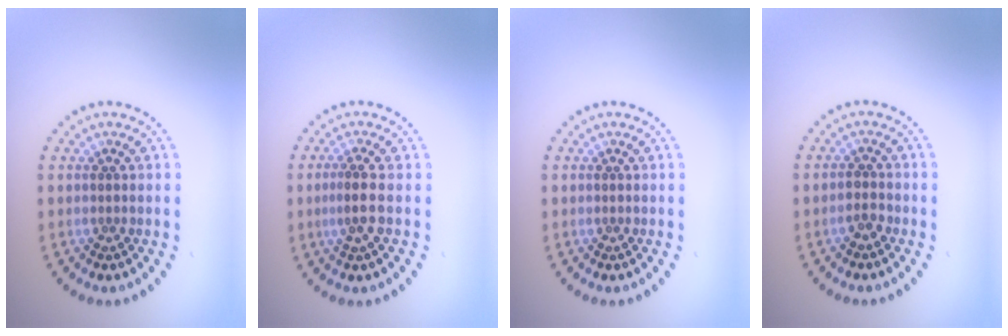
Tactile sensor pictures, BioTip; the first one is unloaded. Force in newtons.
{"total": 2.0, "press": 1.8, "slide": 0.9}
{"total": 0.0}
{"total": 1.3, "press": 1.2, "slide": 0.4}